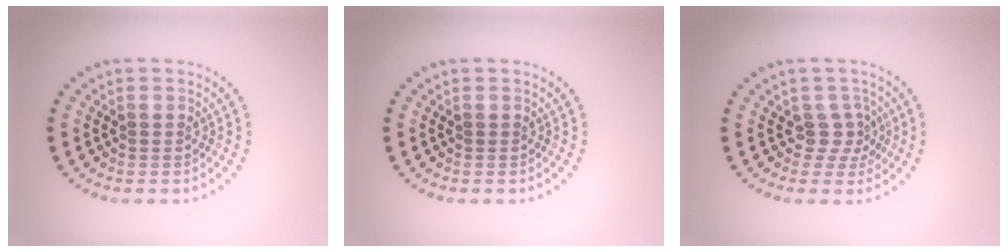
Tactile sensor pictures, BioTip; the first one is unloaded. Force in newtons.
{"total": 0.0}
{"total": 1.9, "press": 1.5, "slide": 1.2}